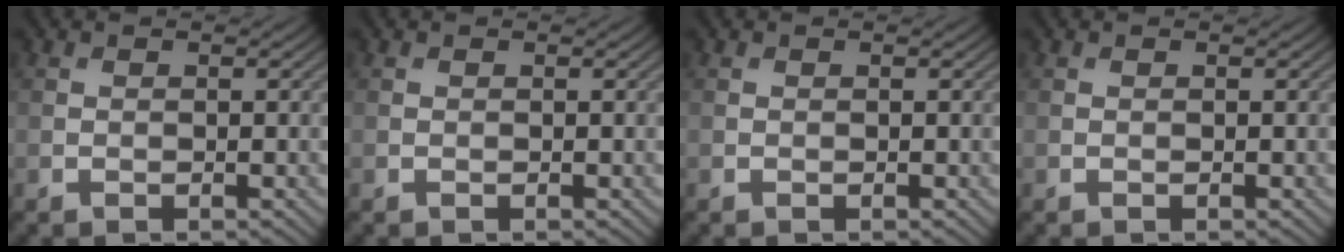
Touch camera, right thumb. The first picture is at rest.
{"total": 0.0}
{"total": 0.0}
{"total": 0.0}